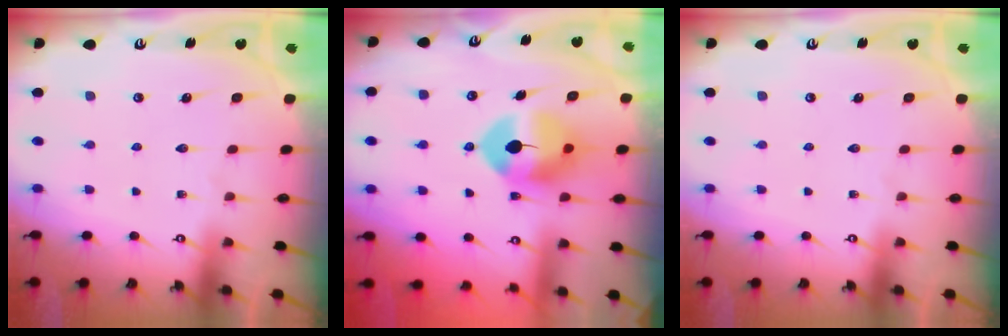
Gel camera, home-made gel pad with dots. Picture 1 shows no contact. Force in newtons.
{"total": 10.9, "press": 10.8, "slide": 1.4}
{"total": 0.0}